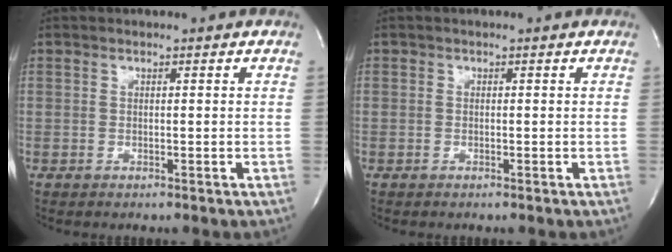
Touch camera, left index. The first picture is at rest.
{"total": 0.0}